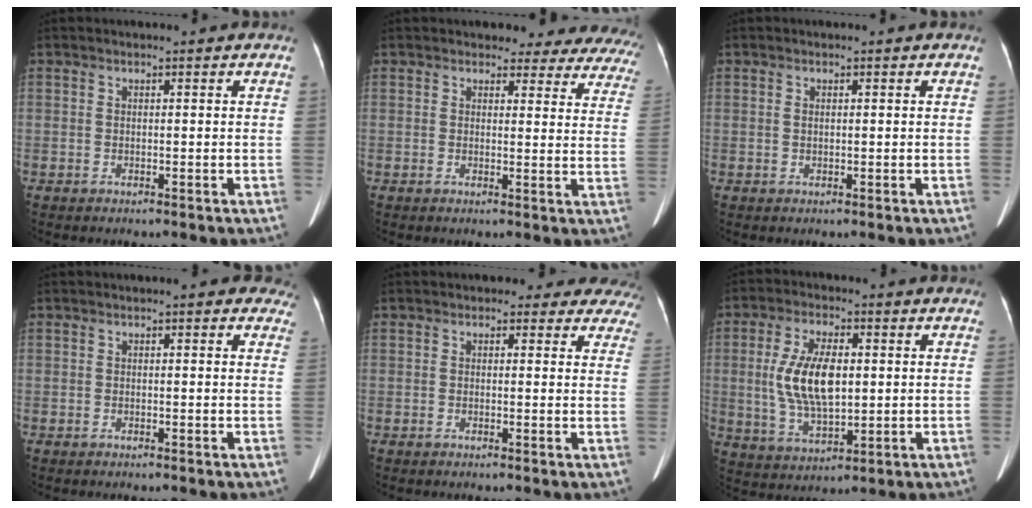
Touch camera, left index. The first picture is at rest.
{"total": 16.3, "force": [15.1, 5.2, 2.8], "torque": [0.007, -0.059, 0.133]}
{"total": 0.8, "force": [0.2, 0.4, 0.6], "torque": [-0.019, 0.004, 0.005]}
{"total": 3.6, "force": [2.6, 1.6, 1.9], "torque": [-0.004, 0.009, 0.015]}
{"total": 9.1, "force": [8.1, 4.1, 1.0], "torque": [0.035, -0.008, 0.053]}
{"total": 10.5, "force": [0.9, 4.5, 9.5], "torque": [-0.204, 0.008, 0.024]}